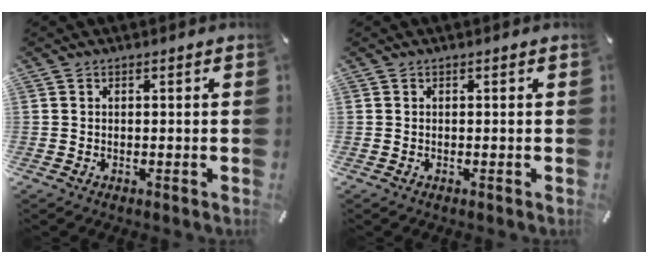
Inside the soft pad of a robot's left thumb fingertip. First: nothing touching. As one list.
[{"total": 0.0}]